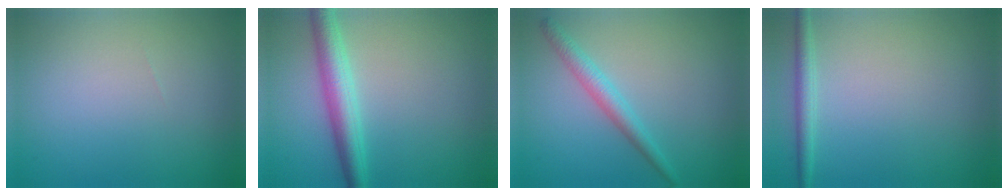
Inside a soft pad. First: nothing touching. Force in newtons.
{"total": 3.9, "press": 3.9, "slide": 0.1}
{"total": 2.2, "press": 2.2, "slide": 0.1}
{"total": 1.6, "press": 1.6, "slide": 0.1}